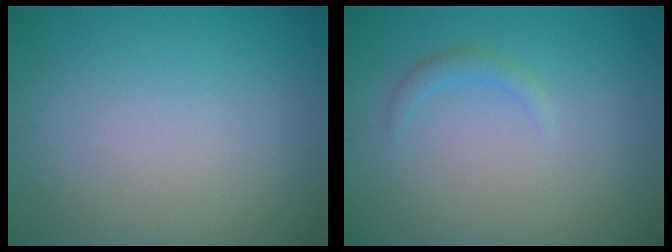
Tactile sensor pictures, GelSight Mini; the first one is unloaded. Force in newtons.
{"total": 1.1, "press": 1.1, "slide": 0.1}